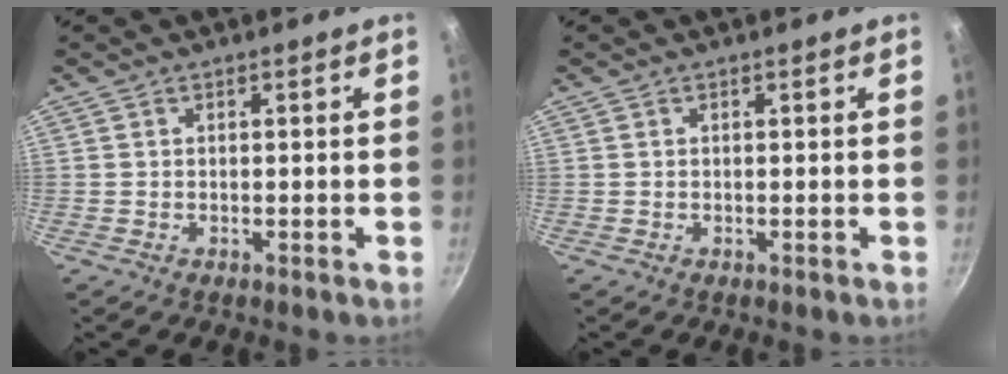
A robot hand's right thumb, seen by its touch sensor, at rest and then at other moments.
{"total": 0.0}